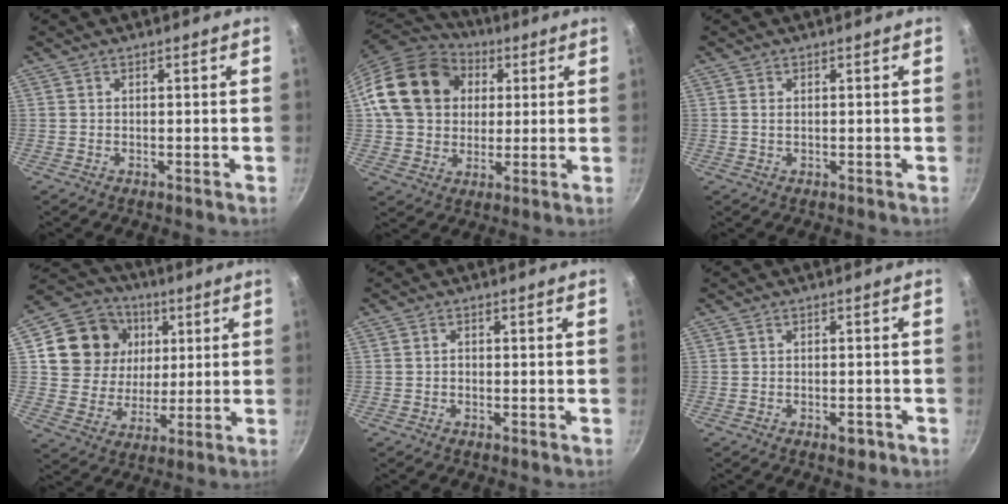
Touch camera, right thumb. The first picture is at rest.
{"total": 19.6, "force": [4.5, 15.9, 10.5], "torque": [-0.167, 0.021, 0.075]}
{"total": 1.1, "force": [0.2, 0.6, 0.9], "torque": [-0.018, 0.000, 0.002]}
{"total": 16.2, "force": [4.8, 14.0, 6.6], "torque": [-0.099, 0.002, 0.083]}
{"total": 1.0, "force": [-0.2, 0.8, 0.7], "torque": [-0.012, 0.005, -0.004]}
{"total": 2.4, "force": [-1.3, 1.3, 1.6], "torque": [-0.018, 0.012, -0.013]}